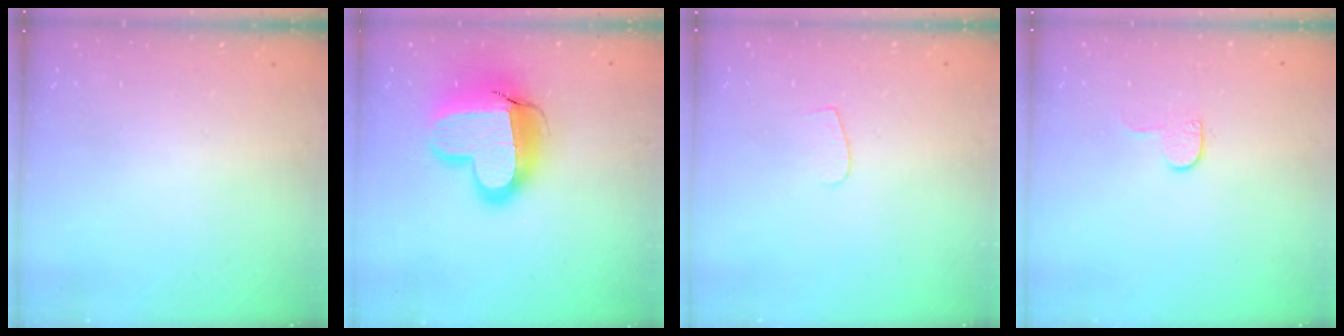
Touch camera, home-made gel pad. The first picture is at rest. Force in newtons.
{"total": 18.3, "press": 18.3, "slide": 1.4}
{"total": 3.7, "press": 3.7, "slide": 0.3}
{"total": 3.9, "press": 3.9, "slide": 0.4}